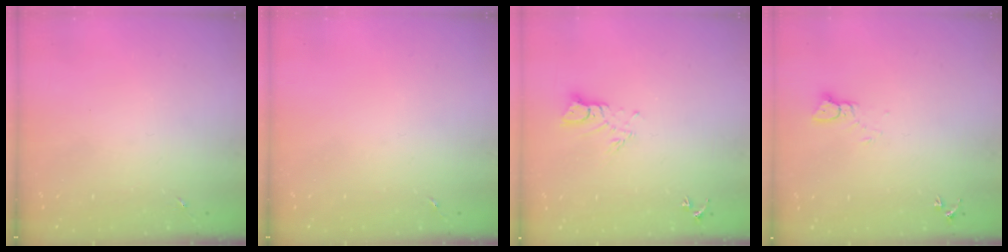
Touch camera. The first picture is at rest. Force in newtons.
{"total": 0.0}
{"total": 5.7, "press": 5.7, "slide": 0.5}
{"total": 2.6, "press": 2.6, "slide": 0.1}